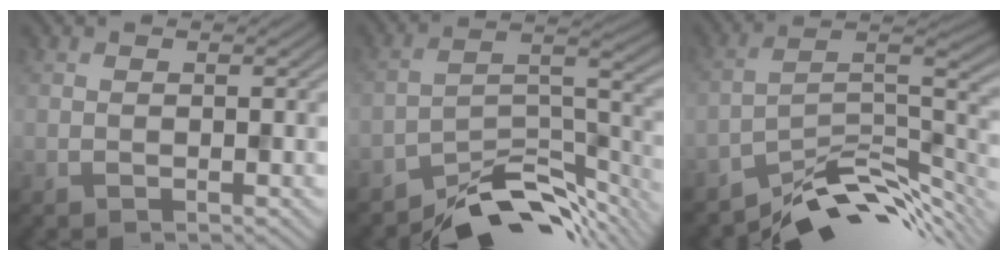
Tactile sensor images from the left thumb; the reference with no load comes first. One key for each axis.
{"total": 11.0, "fx": -9.0, "fy": 3.5, "fz": 5.3, "tx": -0.072, "ty": -0.005, "tz": -0.159}
{"total": 10.9, "fx": -8.1, "fy": 3.8, "fz": 6.3, "tx": -0.094, "ty": -0.001, "tz": -0.145}